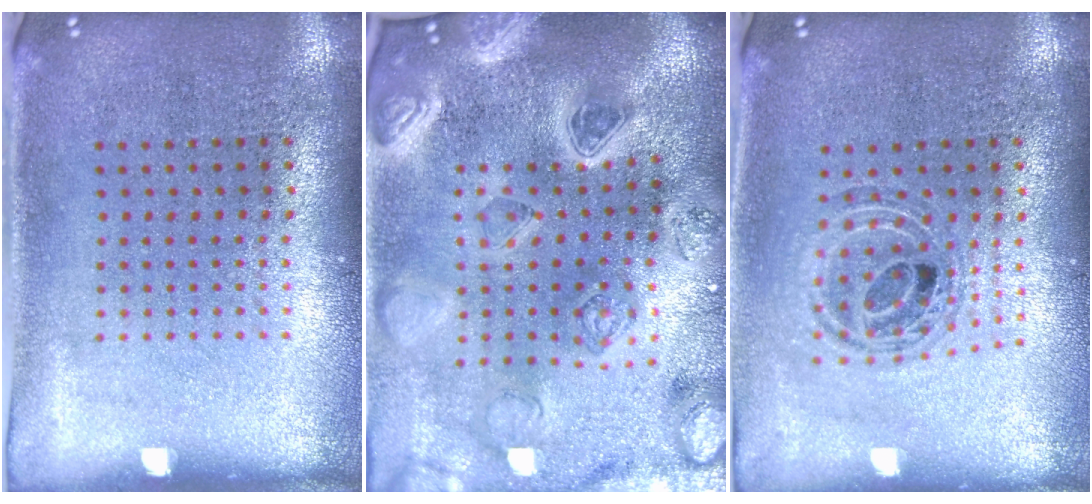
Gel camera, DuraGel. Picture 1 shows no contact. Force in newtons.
{"total": 4.6, "press": 4.0, "slide": 2.3}
{"total": 0.8, "press": 0.8, "slide": 0.1}